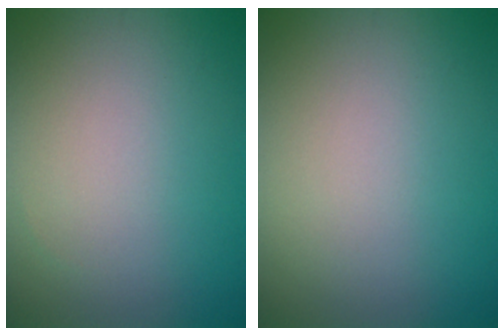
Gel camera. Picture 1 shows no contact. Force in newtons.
{"total": 0.0}